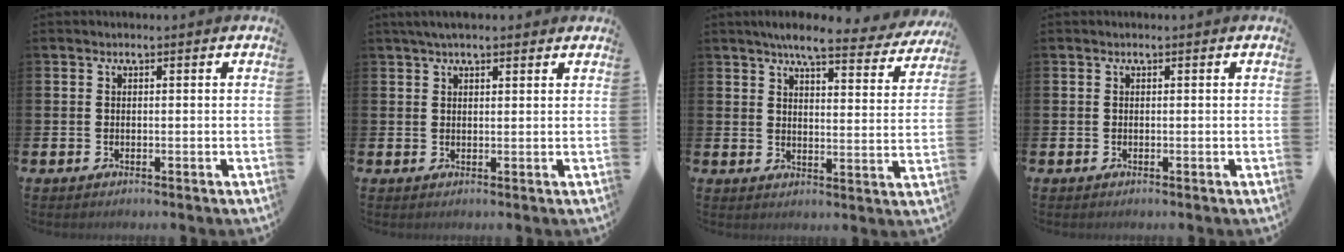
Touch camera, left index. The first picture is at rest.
{"total": 2.8, "force": [2.2, 0.8, 1.5], "torque": [-0.026, 0.002, 0.038]}
{"total": 6.8, "force": [6.0, 0.9, 3.0], "torque": [-0.053, -0.031, 0.098]}
{"total": 0.0}